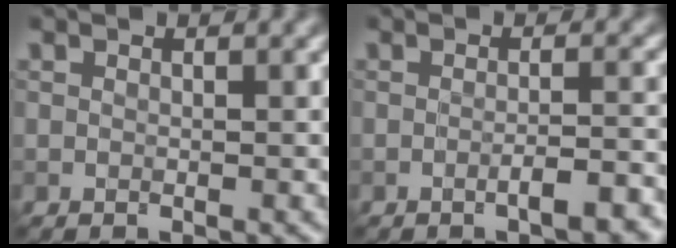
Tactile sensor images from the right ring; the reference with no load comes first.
{"total": 3.0, "force": [-1.5, 0.7, 2.5], "torque": [-0.038, 0.006, -0.027]}